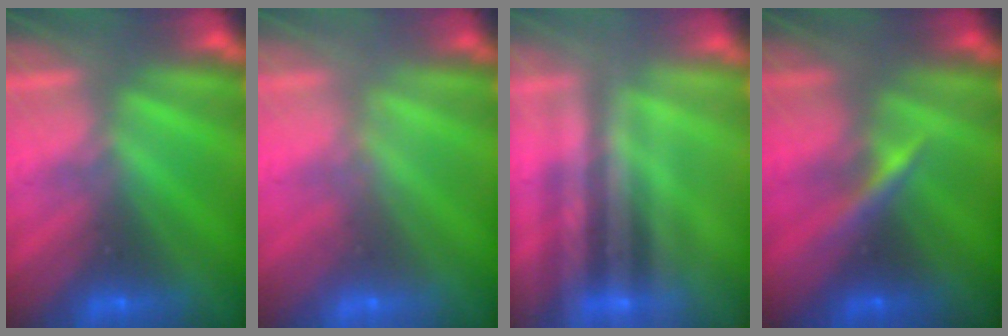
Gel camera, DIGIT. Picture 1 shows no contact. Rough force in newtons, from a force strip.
{"total": 1.6}
{"total": 2.2}
{"total": 2.9}